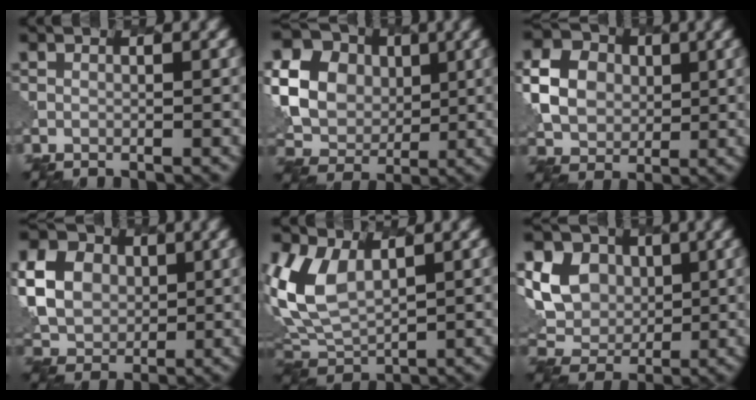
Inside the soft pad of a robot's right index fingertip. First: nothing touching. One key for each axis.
{"total": 16.2, "fx": 4.2, "fy": 13.8, "fz": 7.2, "tx": -0.189, "ty": 0.016, "tz": 0.070}
{"total": 5.8, "fx": 1.0, "fy": 5.0, "fz": 2.9, "tx": -0.067, "ty": 0.011, "tz": 0.012}
{"total": 7.4, "fx": 1.5, "fy": 6.0, "fz": 4.1, "tx": -0.107, "ty": 0.013, "tz": 0.019}
{"total": 6.1, "fx": 2.0, "fy": 3.8, "fz": 4.3, "tx": -0.108, "ty": -0.002, "tz": 0.034}
{"total": 11.2, "fx": 3.7, "fy": 8.6, "fz": 6.2, "tx": -0.118, "ty": 0.029, "tz": 0.046}